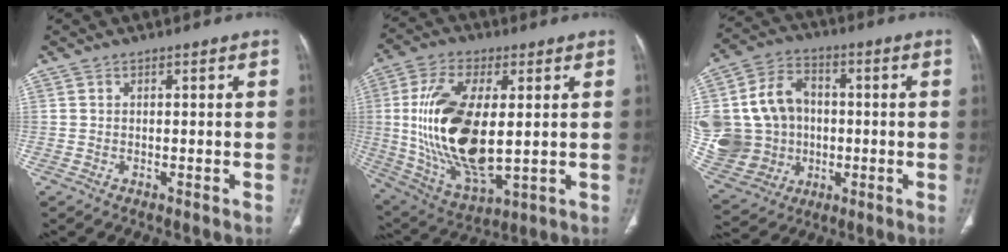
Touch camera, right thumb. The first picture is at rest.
{"total": 21.7, "force": [1.3, 10.2, 19.1], "torque": [-0.377, -0.016, 0.036]}
{"total": 24.0, "force": [0.2, 20.4, 12.6], "torque": [-0.280, 0.039, 0.026]}